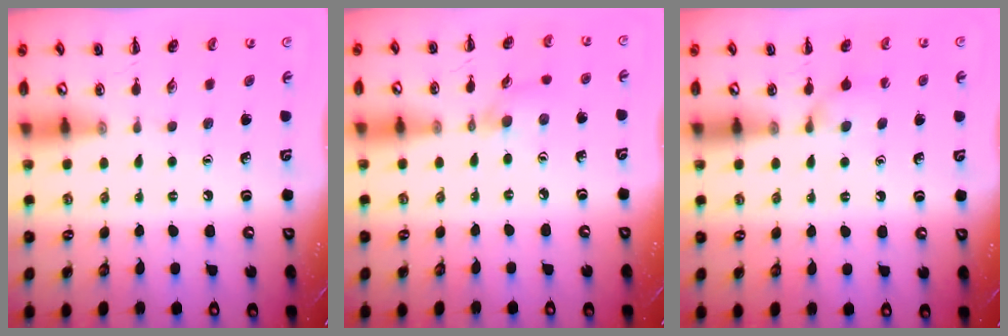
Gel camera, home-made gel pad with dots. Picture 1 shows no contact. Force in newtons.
{"total": 3.8, "press": 3.5, "slide": 1.3}
{"total": 6.4, "press": 6.1, "slide": 1.9}